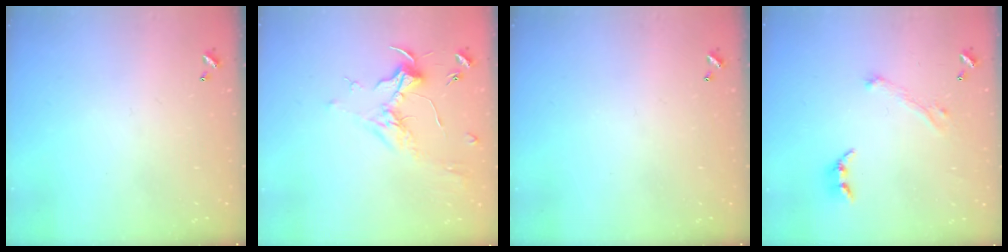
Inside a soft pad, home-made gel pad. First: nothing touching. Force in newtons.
{"total": 2.0, "press": 1.8, "slide": 0.7}
{"total": 0.0}
{"total": 2.9, "press": 2.8, "slide": 0.8}